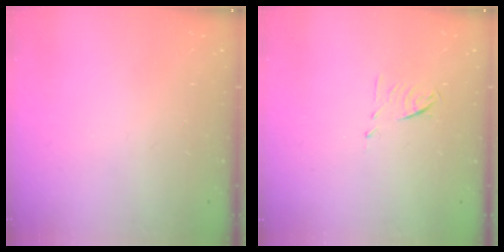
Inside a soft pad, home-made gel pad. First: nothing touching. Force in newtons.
{"total": 5.1, "press": 5.0, "slide": 1.1}